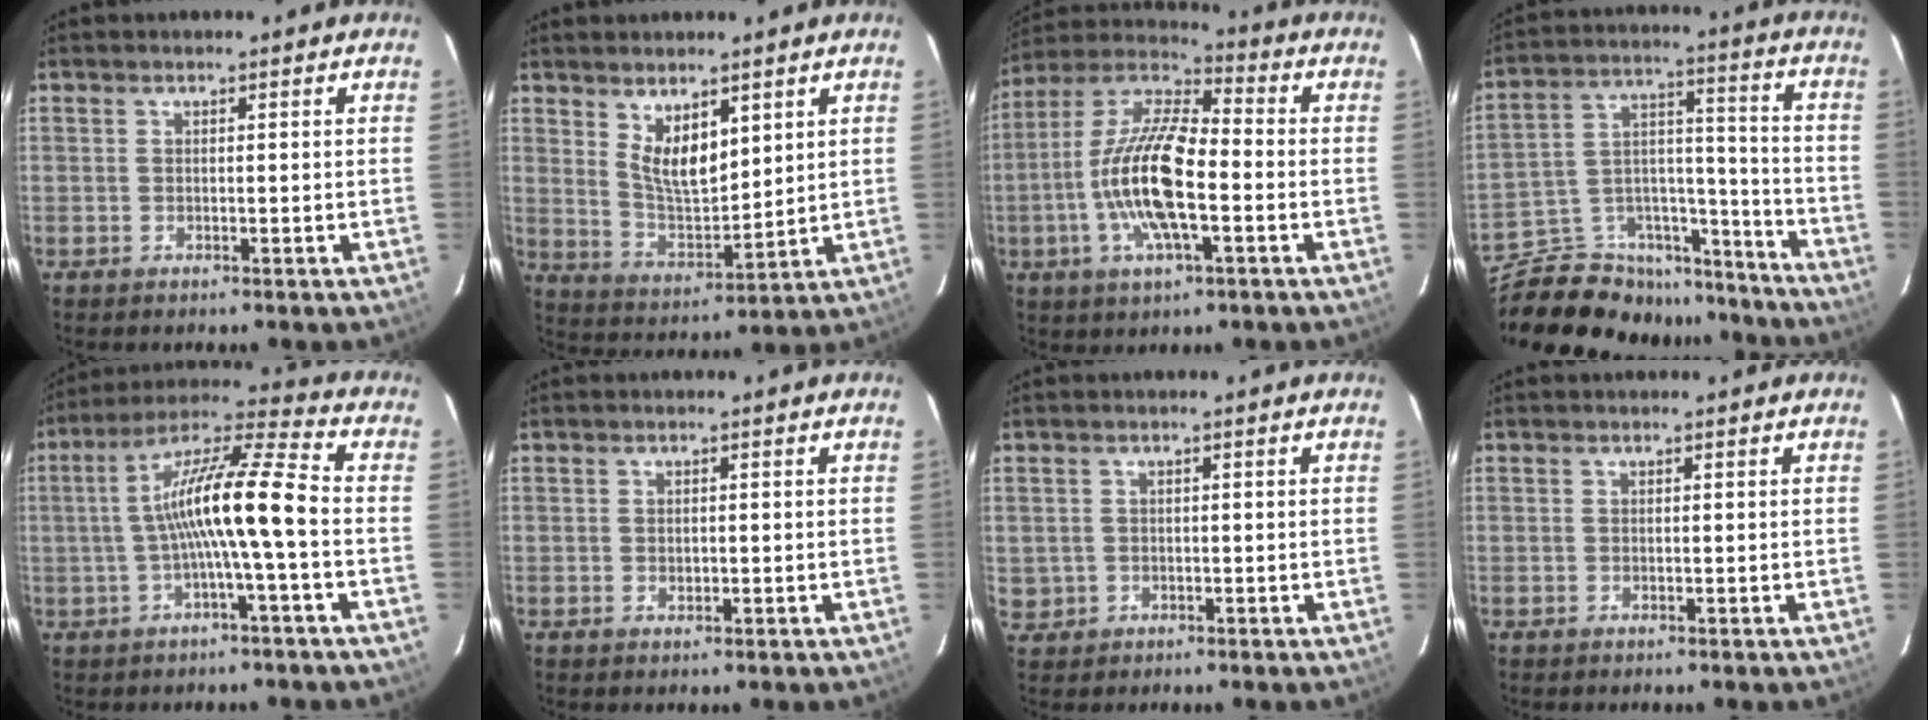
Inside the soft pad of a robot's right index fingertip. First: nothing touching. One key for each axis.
{"total": 8.8, "fx": 4.5, "fy": 3.9, "fz": 6.5, "tx": -0.110, "ty": -0.009, "tz": 0.097}
{"total": 16.2, "fx": -3.6, "fy": 5.3, "fz": 14.9, "tx": -0.299, "ty": -0.002, "tz": -0.077}
{"total": 22.2, "fx": -18.7, "fy": 10.0, "fz": 6.7, "tx": -0.141, "ty": 0.069, "tz": -0.271}
{"total": 12.7, "fx": -1.7, "fy": 0.4, "fz": 12.6, "tx": -0.232, "ty": 0.024, "tz": -0.034}
{"total": 1.0, "fx": 0.0, "fy": 0.7, "fz": 0.7, "tx": -0.012, "ty": 0.001, "tz": 0.001}
{"total": 3.0, "fx": -0.2, "fy": 3.0, "fz": 0.5, "tx": -0.009, "ty": 0.005, "tz": 0.007}
{"total": 0.0}